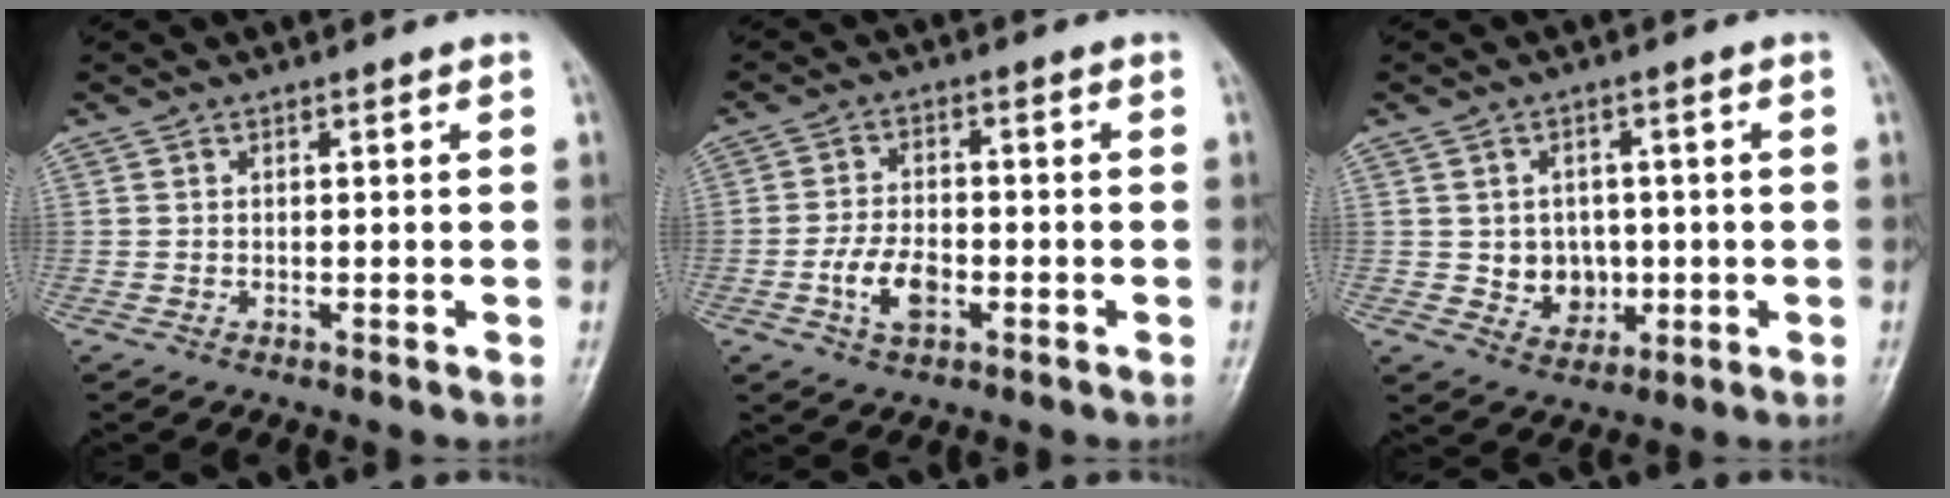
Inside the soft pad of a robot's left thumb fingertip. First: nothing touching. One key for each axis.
{"total": 6.4, "fx": -2.2, "fy": 3.7, "fz": 4.8, "tx": -0.087, "ty": 0.012, "tz": -0.043}
{"total": 6.0, "fx": -0.1, "fy": 5.3, "fz": 2.8, "tx": -0.009, "ty": 0.003, "tz": 0.008}